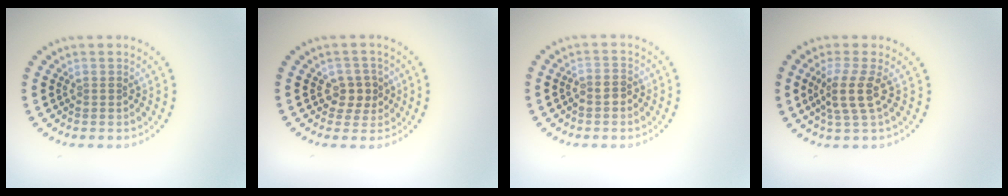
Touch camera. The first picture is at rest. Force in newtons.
{"total": 2.2, "press": 2.1, "slide": 0.8}
{"total": 1.2, "press": 0.9, "slide": 0.7}
{"total": 3.1, "press": 2.5, "slide": 1.9}